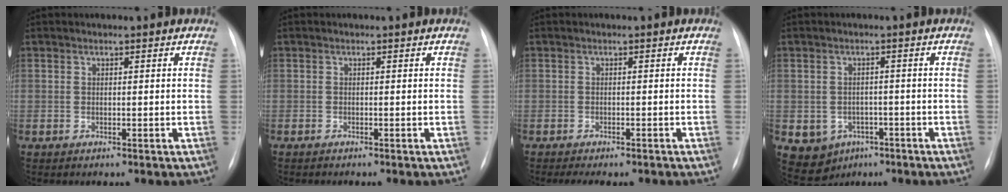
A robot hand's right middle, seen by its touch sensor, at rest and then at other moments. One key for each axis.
{"total": 1.2, "fx": -1.1, "fy": 0.2, "fz": 0.6, "tx": -0.010, "ty": -0.005, "tz": -0.013}
{"total": 6.1, "fx": -5.1, "fy": 1.9, "fz": 2.8, "tx": -0.031, "ty": 0.000, "tz": -0.061}
{"total": 7.1, "fx": -3.2, "fy": 6.1, "fz": 2.0, "tx": -0.039, "ty": 0.008, "tz": -0.032}